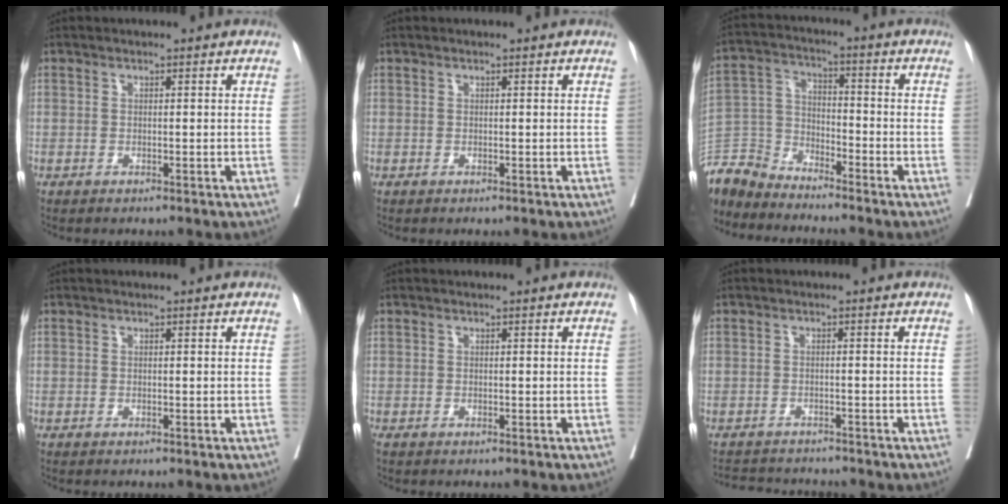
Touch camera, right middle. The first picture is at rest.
{"total": 0.0}
{"total": 7.7, "force": [-7.6, 1.4, -0.4], "torque": [0.001, 0.010, -0.159]}
{"total": 0.0}
{"total": 0.0}
{"total": 5.5, "force": [-5.4, 1.1, 0.5], "torque": [-0.002, 0.001, -0.081]}